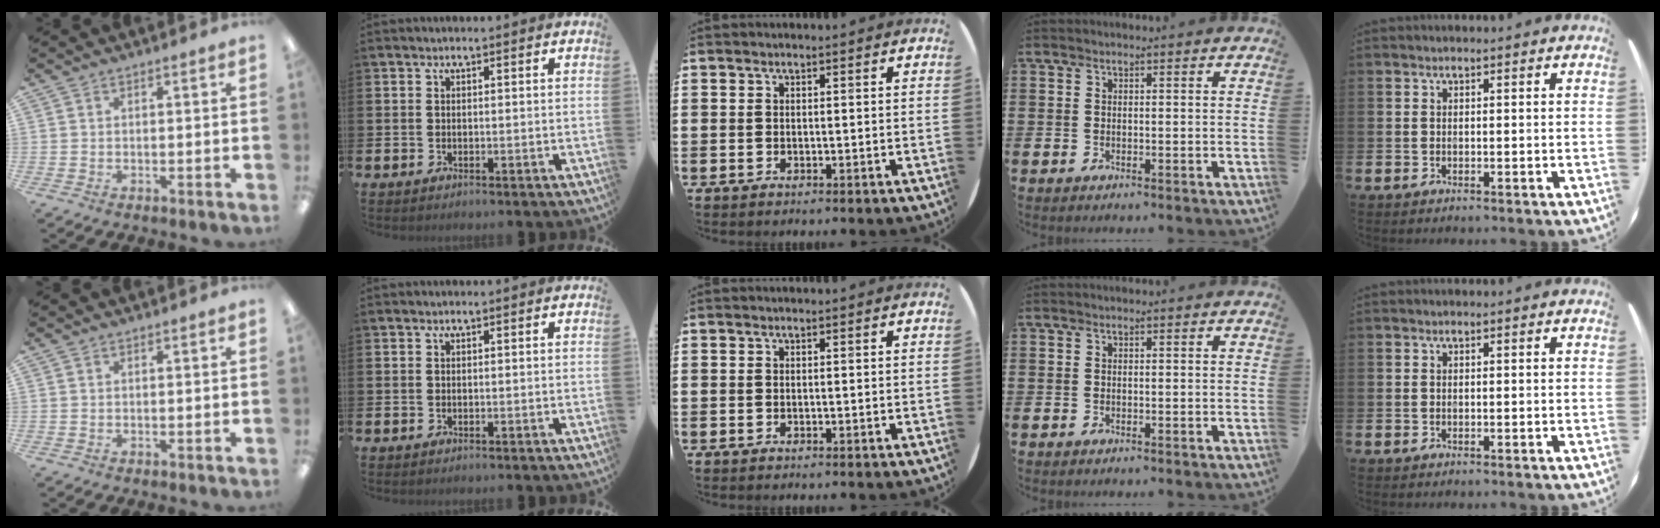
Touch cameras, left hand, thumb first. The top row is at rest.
{}